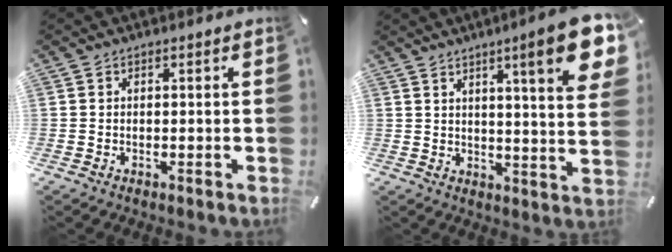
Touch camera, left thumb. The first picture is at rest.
{"total": 14.3, "force": [7.4, 2.0, 12.1], "torque": [-0.173, -0.039, 0.110]}